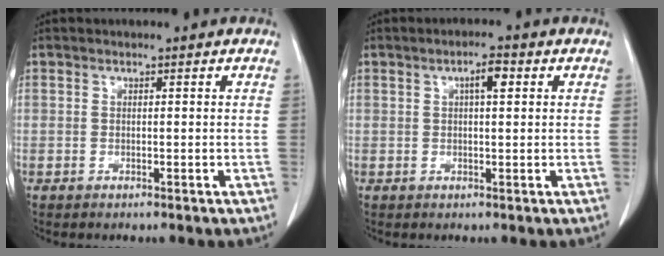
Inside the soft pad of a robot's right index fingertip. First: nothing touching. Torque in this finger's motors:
{"motor_torque": [0.35, 0.11, 0.08, 0.03]}